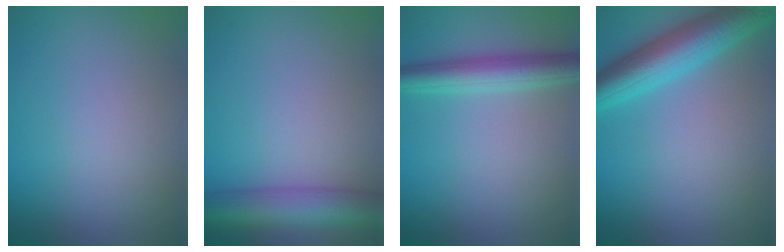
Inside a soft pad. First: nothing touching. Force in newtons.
{"total": 6.6, "press": 6.6, "slide": 0.3}
{"total": 4.3, "press": 4.3, "slide": 0.1}
{"total": 6.5, "press": 6.5, "slide": 0.1}